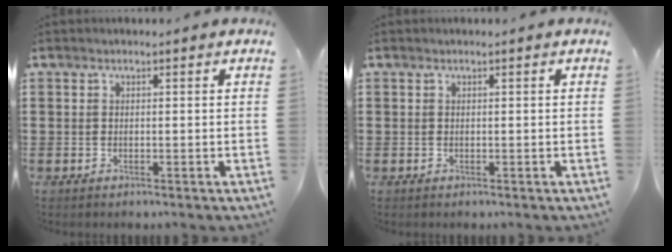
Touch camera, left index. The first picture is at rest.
{"total": 0.0}